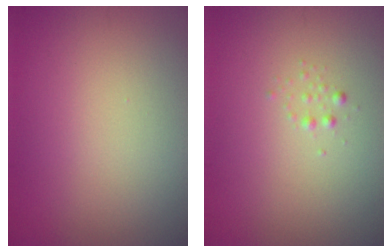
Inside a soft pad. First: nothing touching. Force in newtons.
{"total": 0.6, "press": 0.6, "slide": 0.0}